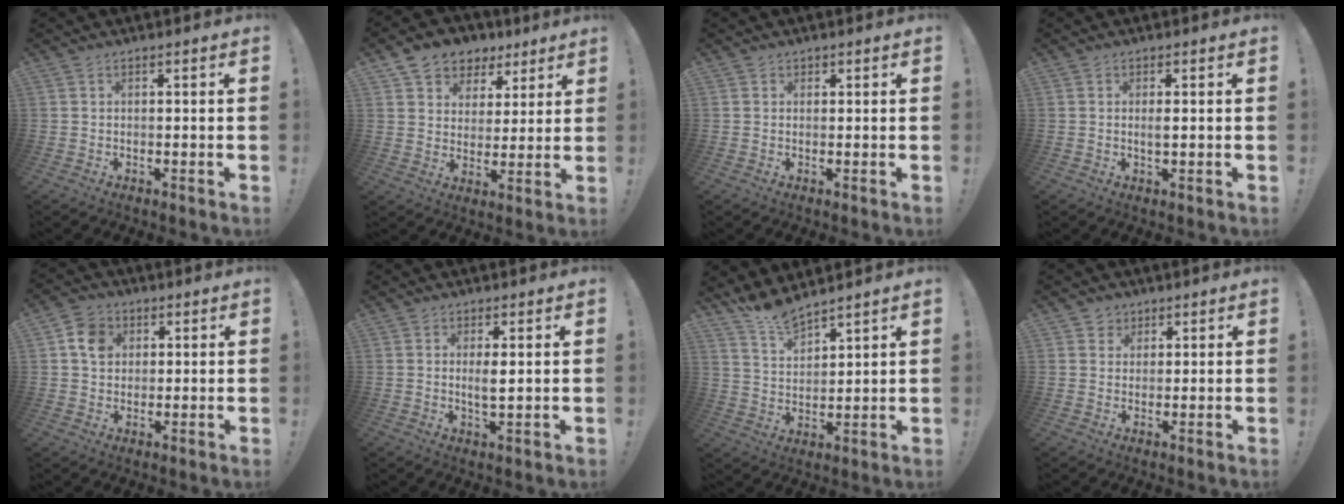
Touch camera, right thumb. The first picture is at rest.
{"total": 8.6, "force": [5.2, 6.6, 1.3], "torque": [-0.028, -0.034, 0.107]}
{"total": 0.8, "force": [0.6, 0.6, 0.2], "torque": [-0.001, 0.000, 0.009]}
{"total": 1.6, "force": [0.2, 0.3, 1.5], "torque": [-0.021, -0.004, 0.001]}
{"total": 7.5, "force": [2.5, 6.3, 3.3], "torque": [-0.051, 0.002, 0.050]}
{"total": 3.3, "force": [0.9, 0.9, 3.0], "torque": [-0.045, -0.009, 0.012]}
{"total": 8.1, "force": [7.7, 1.3, 2.2], "torque": [-0.054, -0.054, 0.146]}
{"total": 3.1, "force": [1.6, 2.6, 0.3], "torque": [-0.006, -0.007, 0.029]}